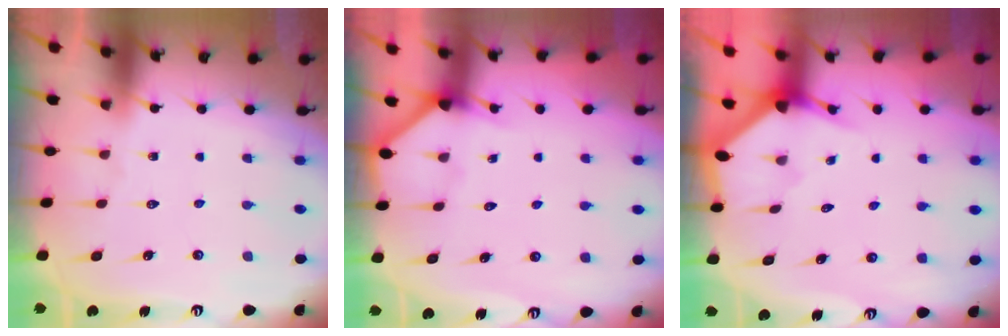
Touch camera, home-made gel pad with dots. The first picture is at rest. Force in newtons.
{"total": 2.9, "press": 2.9, "slide": 0.2}
{"total": 2.2, "press": 2.2, "slide": 0.2}